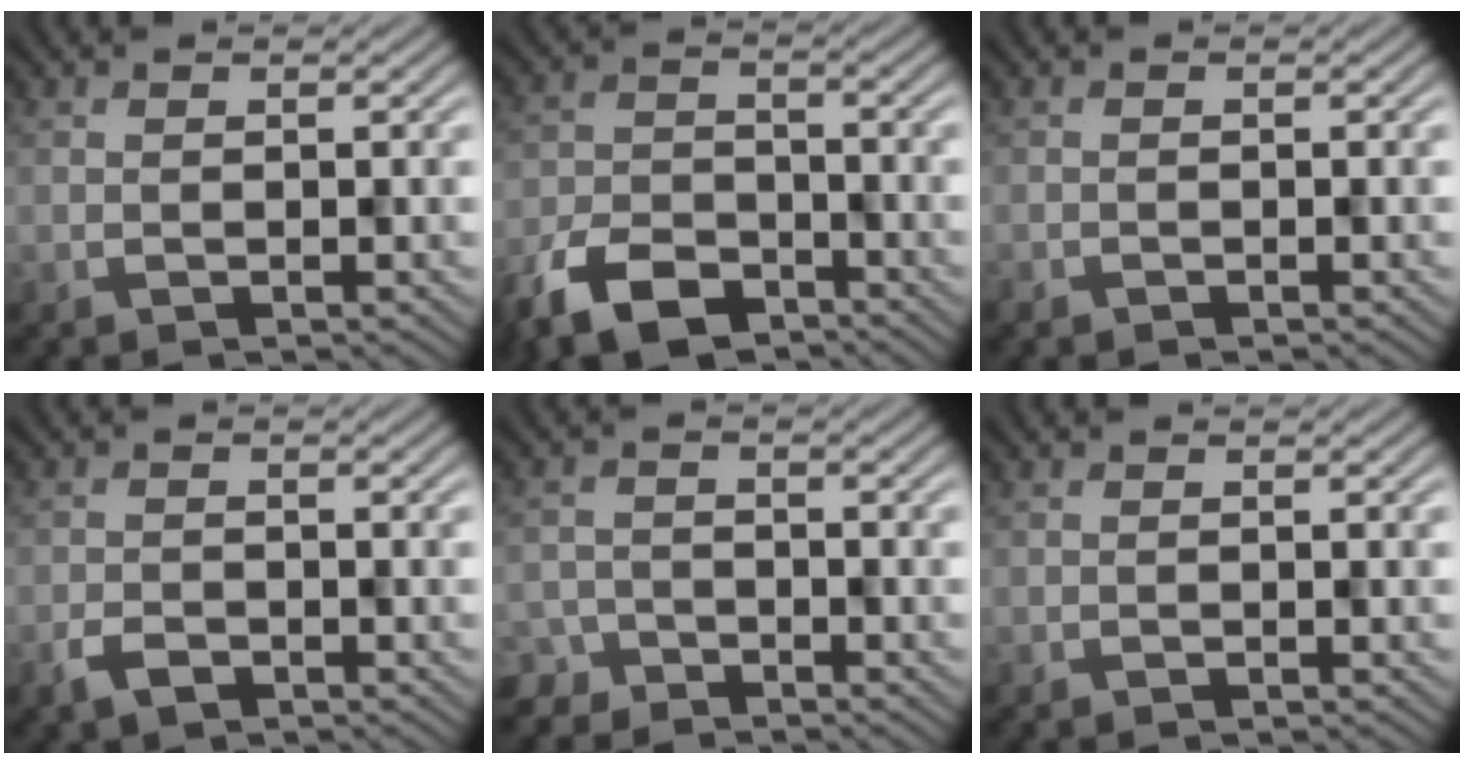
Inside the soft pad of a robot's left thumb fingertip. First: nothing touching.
{"total": 8.5, "force": [-6.3, 4.1, 3.9], "torque": [-0.075, -0.015, -0.127]}
{"total": 0.6, "force": [-0.4, 0.2, -0.4], "torque": [0.010, -0.001, -0.006]}
{"total": 2.2, "force": [-1.6, 1.3, 0.8], "torque": [-0.016, -0.004, -0.031]}
{"total": 2.6, "force": [-2.4, 1.0, -0.4], "torque": [0.012, -0.002, -0.052]}
{"total": 0.0}